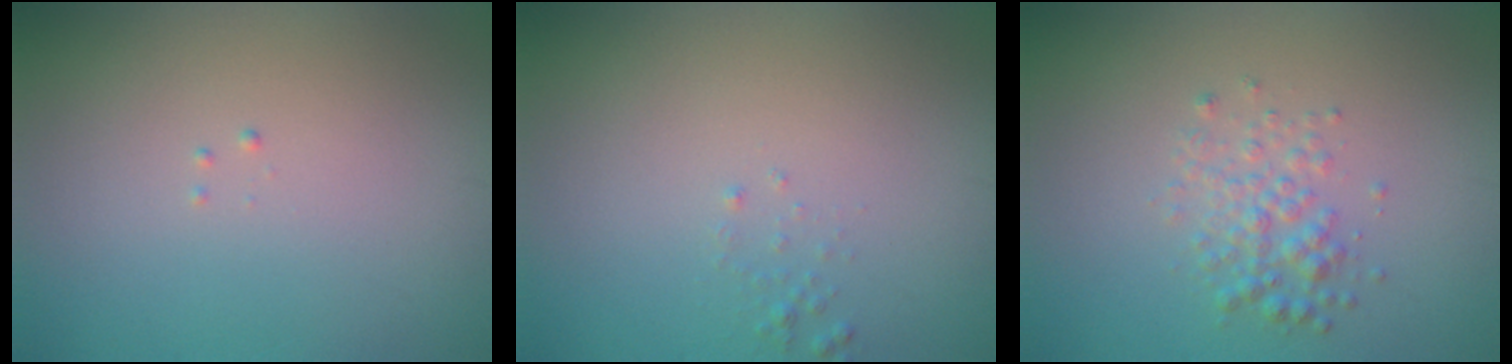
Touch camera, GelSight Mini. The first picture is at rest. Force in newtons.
{"total": 0.6, "press": 0.6, "slide": 0.1}
{"total": 2.3, "press": 2.3, "slide": 0.1}